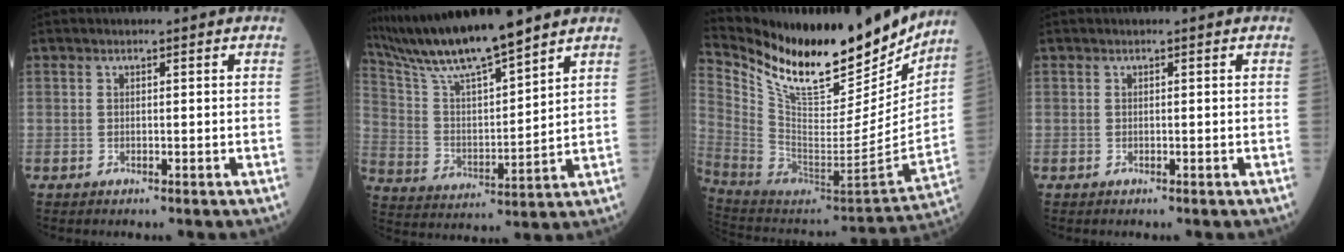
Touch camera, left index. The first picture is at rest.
{"total": 14.6, "force": [12.5, 0.3, 7.5], "torque": [-0.152, 0.004, 0.238]}
{"total": 24.4, "force": [19.9, 6.5, 12.5], "torque": [-0.224, -0.041, 0.329]}
{"total": 0.0}